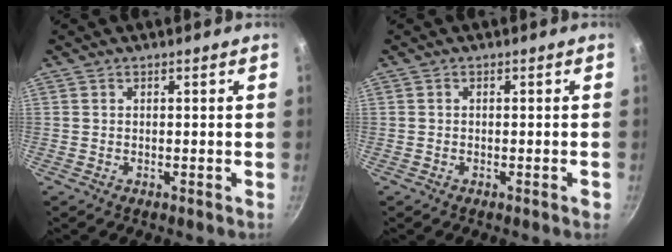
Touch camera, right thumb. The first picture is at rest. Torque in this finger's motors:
{"motor_torque": [0.22, 0.07, 0.65, 0.12, 0.01]}